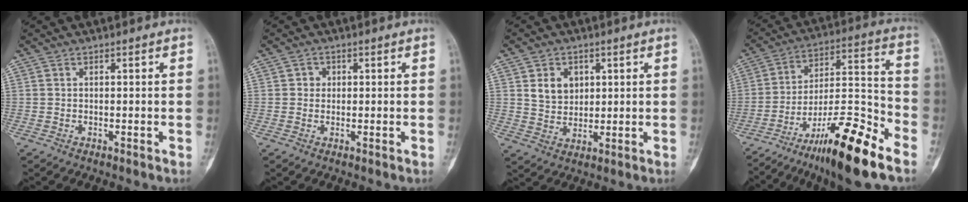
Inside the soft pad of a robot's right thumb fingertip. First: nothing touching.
{"total": 1.7, "force": [0.2, 1.6, 0.5], "torque": [0.004, 0.004, 0.000]}
{"total": 6.4, "force": [2.1, 5.1, 3.2], "torque": [-0.028, -0.012, 0.043]}
{"total": 19.2, "force": [-12.5, 3.4, 14.1], "torque": [-0.247, 0.079, -0.208]}